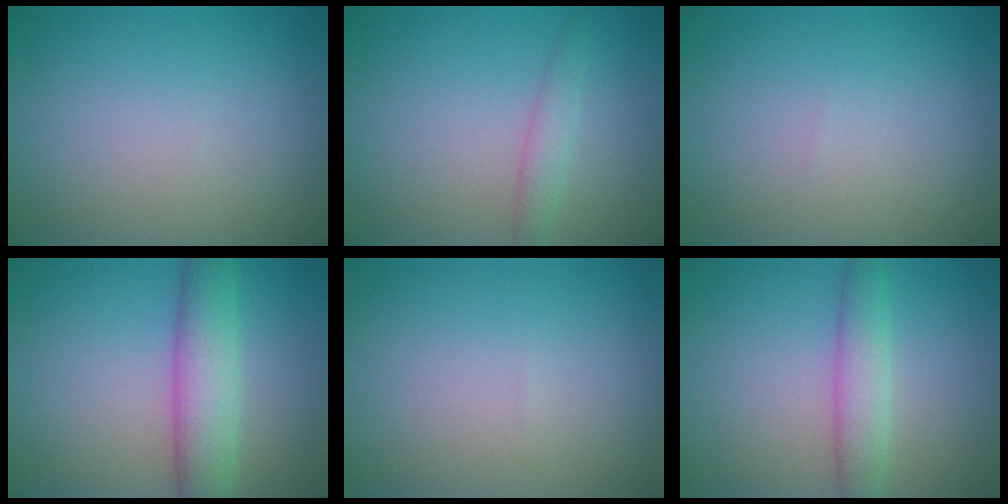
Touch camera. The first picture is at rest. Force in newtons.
{"total": 1.8, "press": 1.7, "slide": 0.2}
{"total": 0.0}
{"total": 5.3, "press": 5.3, "slide": 0.1}
{"total": 0.0}
{"total": 3.0, "press": 3.0, "slide": 0.1}